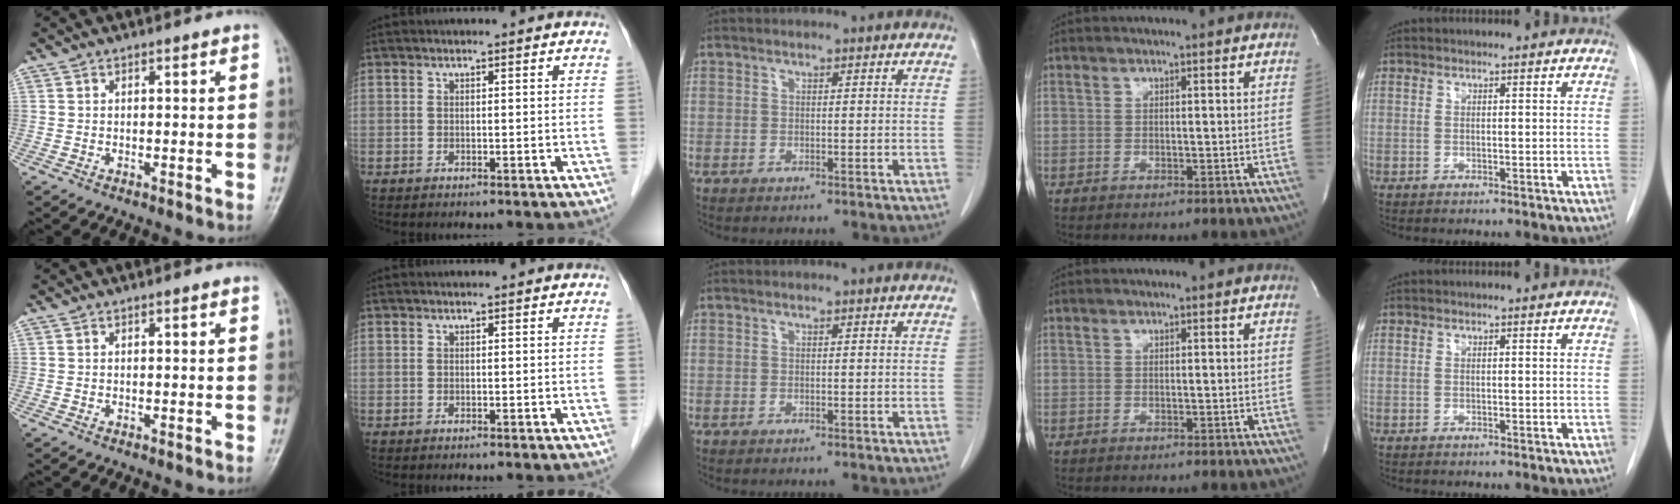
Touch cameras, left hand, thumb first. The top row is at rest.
{}